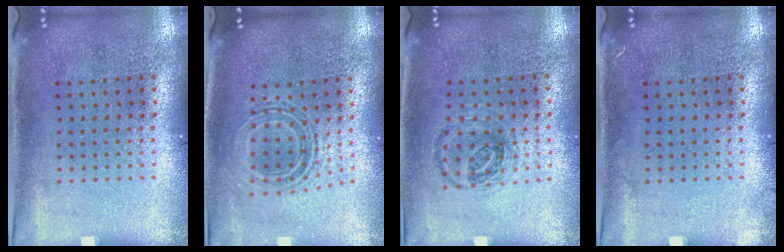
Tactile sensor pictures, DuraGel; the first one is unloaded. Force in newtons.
{"total": 0.8, "press": 0.8, "slide": 0.3}
{"total": 0.9, "press": 0.8, "slide": 0.4}
{"total": 0.6, "press": 0.5, "slide": 0.1}